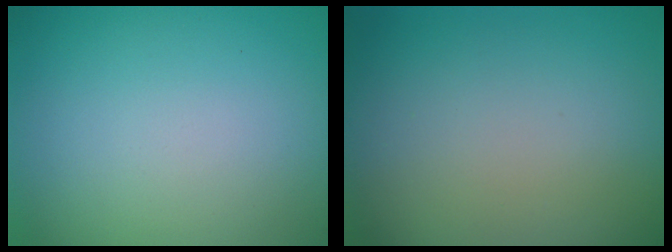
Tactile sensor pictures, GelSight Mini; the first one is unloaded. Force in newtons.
{"total": 0.0}